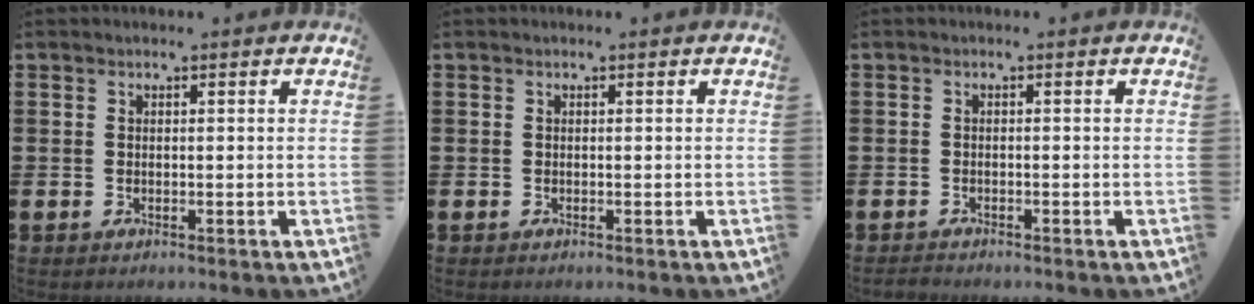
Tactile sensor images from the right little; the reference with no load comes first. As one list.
[{"total": 0.0}, {"total": 0.7, "force": [-0.7, 0.1, 0.1], "torque": [-0.004, -0.001, -0.014]}]